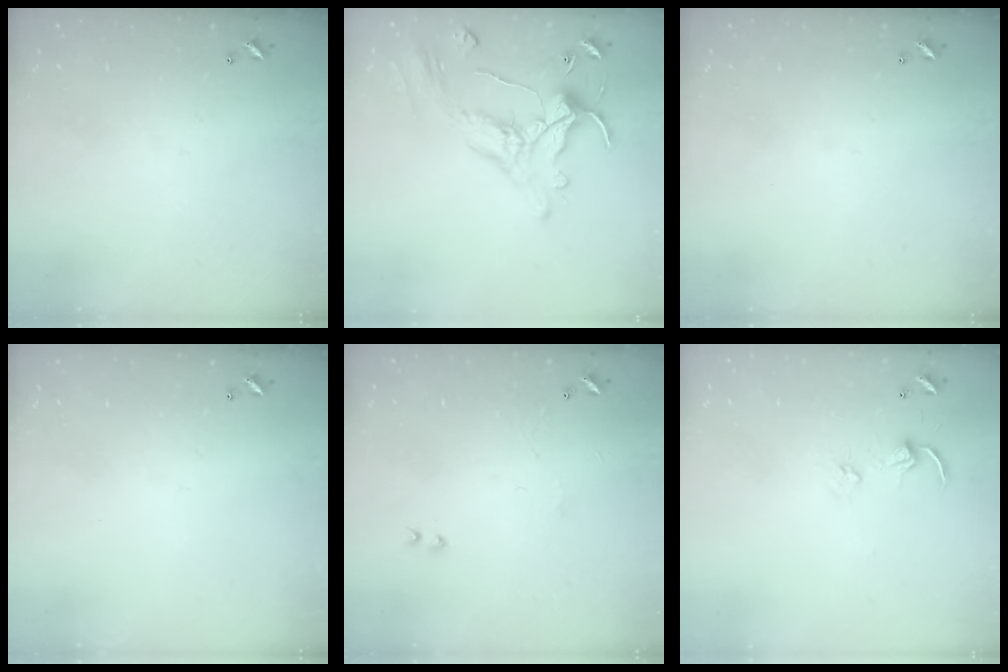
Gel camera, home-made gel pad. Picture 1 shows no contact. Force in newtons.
{"total": 2.5, "press": 2.2, "slide": 1.2}
{"total": 0.0}
{"total": 0.0}
{"total": 0.9, "press": 0.8, "slide": 0.5}
{"total": 4.4, "press": 4.4, "slide": 0.5}